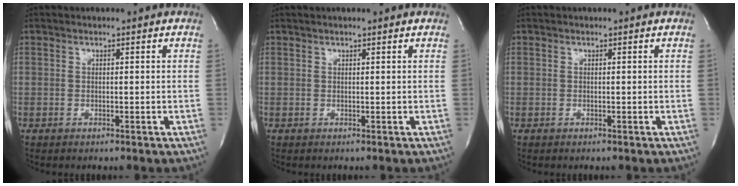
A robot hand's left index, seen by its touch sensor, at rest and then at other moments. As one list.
[{"total": 1.6, "force": [1.4, 0.0, 0.8], "torque": [-0.013, 0.017, 0.020]}, {"total": 0.0}]